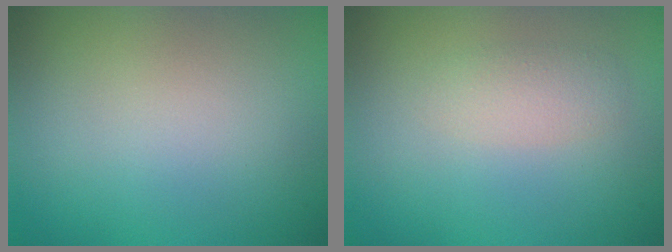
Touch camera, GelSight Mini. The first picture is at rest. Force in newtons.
{"total": 1.9, "press": 1.9, "slide": 0.1}